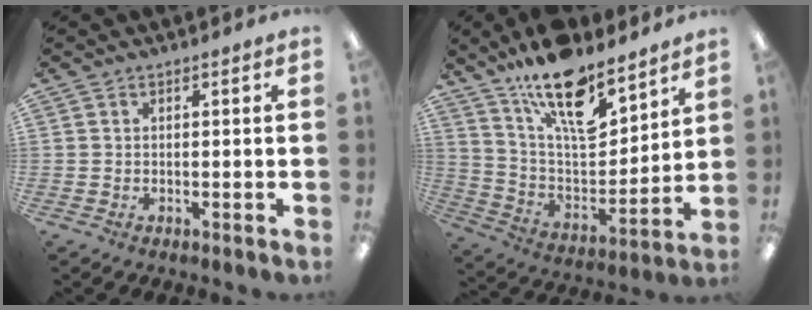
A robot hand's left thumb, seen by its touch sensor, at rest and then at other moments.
{"total": 18.5, "force": [13.0, 7.1, 11.1], "torque": [-0.190, -0.083, 0.226]}